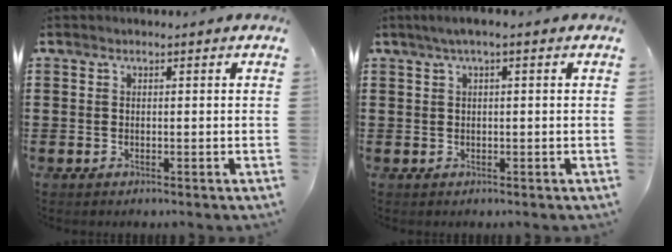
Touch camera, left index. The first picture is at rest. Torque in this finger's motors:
{"motor_torque": [0.62, -0.67, 0.28, 0.09]}